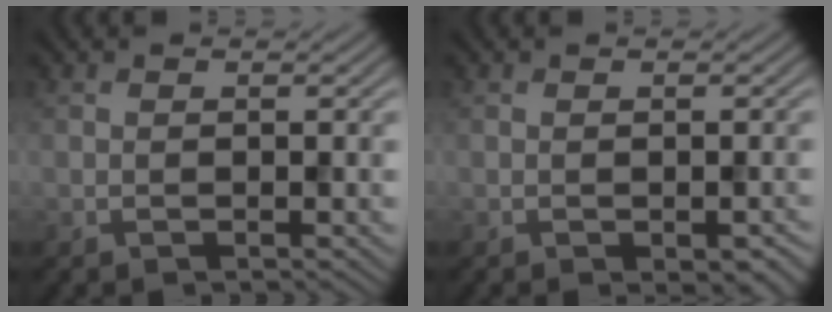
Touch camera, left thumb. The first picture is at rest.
{"total": 2.2, "force": [-1.1, 0.9, 1.6], "torque": [-0.024, -0.008, -0.008]}